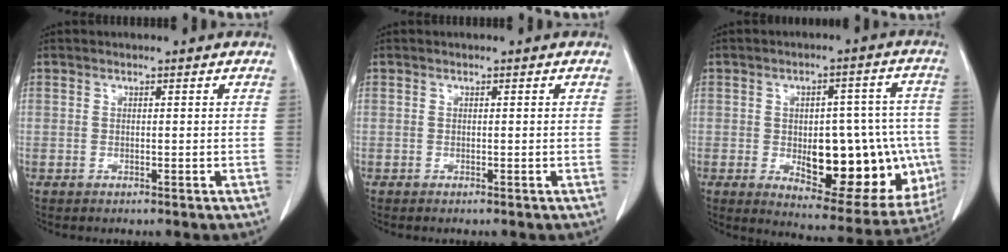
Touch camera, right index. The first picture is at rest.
{"total": 0.0}
{"total": 19.9, "force": [-3.9, 8.4, 17.6], "torque": [-0.171, 0.023, -0.020]}